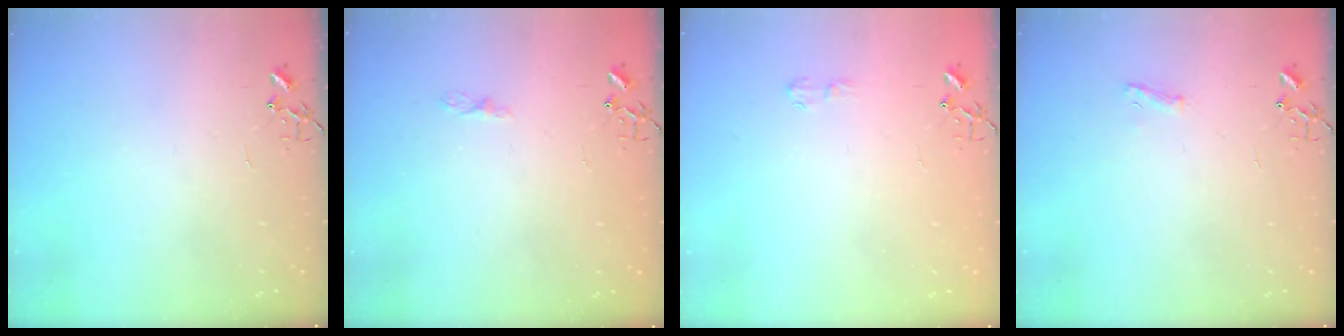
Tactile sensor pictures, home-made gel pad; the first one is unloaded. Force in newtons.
{"total": 3.4, "press": 3.4, "slide": 0.5}
{"total": 4.2, "press": 4.2, "slide": 0.5}
{"total": 5.5, "press": 5.5, "slide": 0.7}